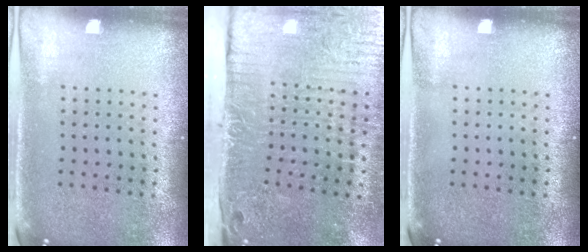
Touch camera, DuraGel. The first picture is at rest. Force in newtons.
{"total": 5.4, "press": 4.4, "slide": 3.1}
{"total": 0.0}